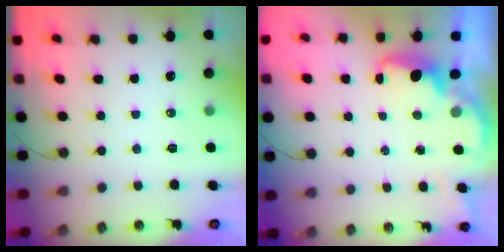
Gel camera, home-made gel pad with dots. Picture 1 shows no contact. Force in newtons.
{"total": 1.9, "press": 1.8, "slide": 0.7}